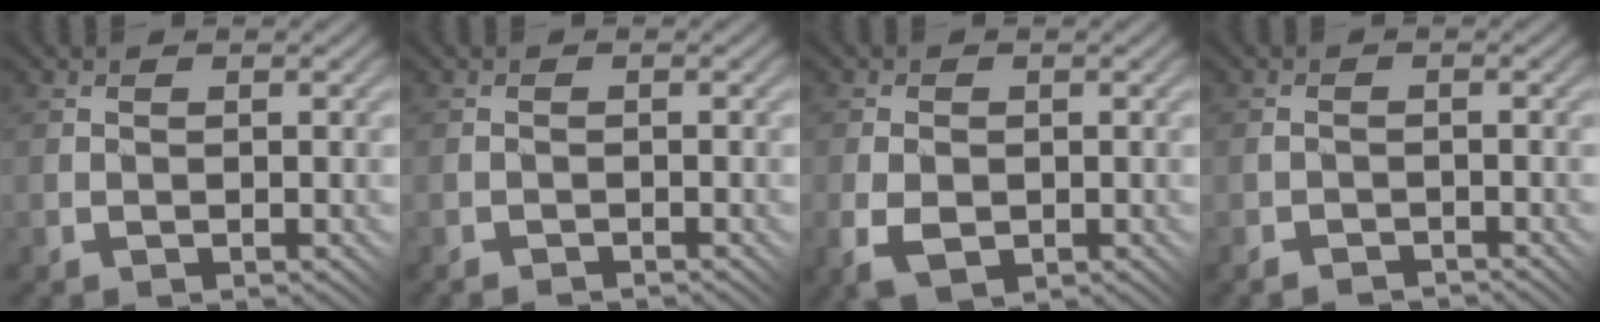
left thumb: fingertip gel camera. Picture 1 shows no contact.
{"total": 1.0, "force": [-0.9, -0.3, -0.2], "torque": [0.004, 0.007, -0.020]}
{"total": 4.0, "force": [-1.3, 2.6, 2.8], "torque": [-0.067, -0.013, -0.024]}
{"total": 1.5, "force": [-1.5, 0.1, 0.0], "torque": [-0.003, 0.006, -0.035]}